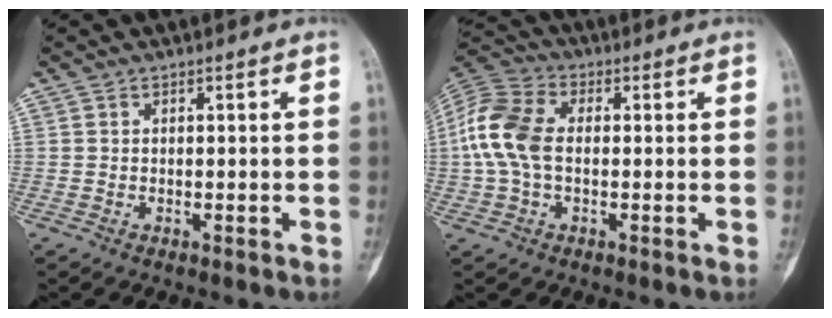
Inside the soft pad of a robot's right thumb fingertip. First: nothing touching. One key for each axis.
{"total": 11.5, "fx": 0.2, "fy": 7.3, "fz": 8.9, "tx": -0.199, "ty": 0.028, "tz": -0.004}